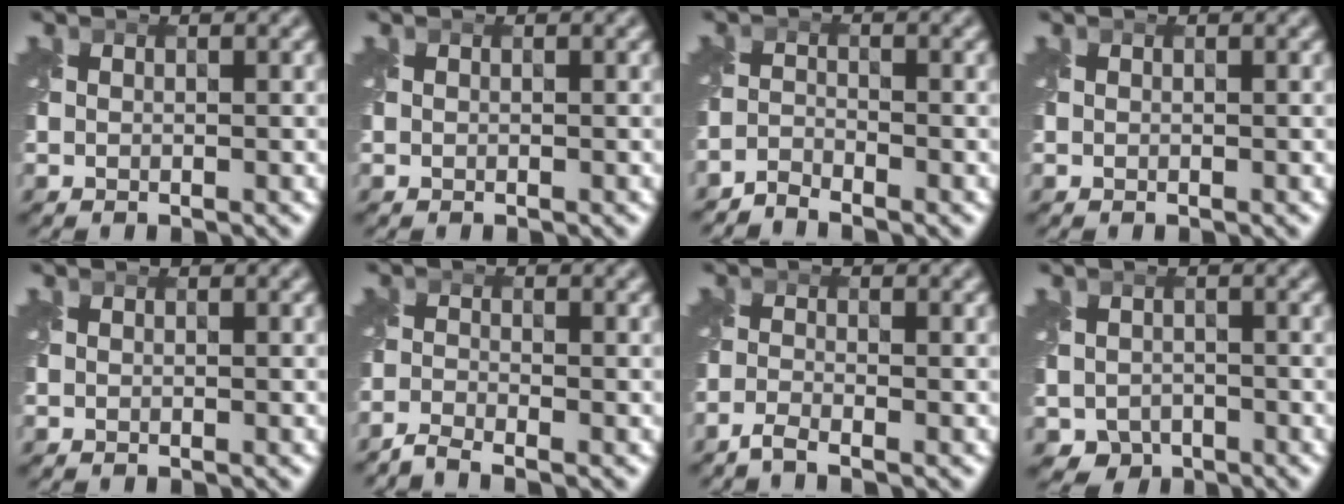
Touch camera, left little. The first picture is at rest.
{"total": 0.0}
{"total": 1.9, "force": [-1.9, 0.0, 0.1], "torque": [-0.001, -0.003, -0.049]}
{"total": 0.0}
{"total": 0.0}
{"total": 2.3, "force": [-2.1, 0.1, 0.7], "torque": [-0.016, -0.008, -0.056]}
{"total": 1.7, "force": [-1.5, 0.1, 0.8], "torque": [-0.019, -0.009, -0.041]}
{"total": 3.0, "force": [-1.7, 2.4, 0.8], "torque": [-0.014, -0.011, -0.030]}